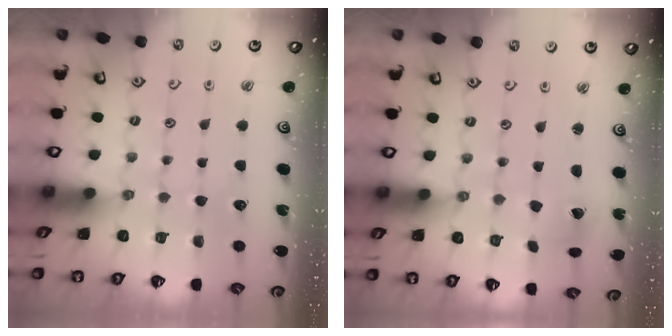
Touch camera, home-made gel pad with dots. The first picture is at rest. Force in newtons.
{"total": 2.8, "press": 2.8, "slide": 0.1}